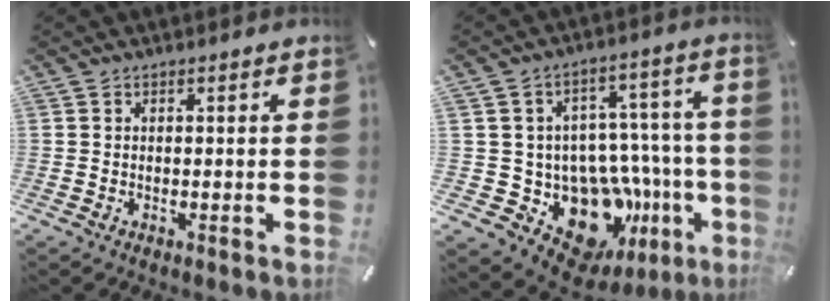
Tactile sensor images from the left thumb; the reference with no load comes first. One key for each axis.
{"total": 17.6, "fx": -7.1, "fy": 12.7, "fz": 9.9, "tx": -0.134, "ty": 0.026, "tz": -0.082}